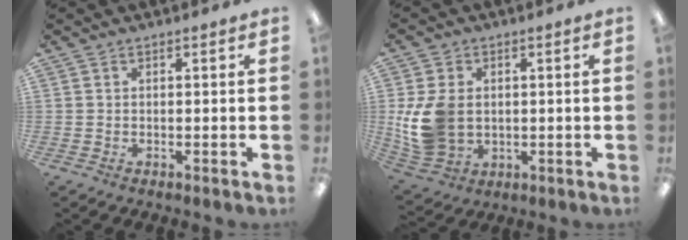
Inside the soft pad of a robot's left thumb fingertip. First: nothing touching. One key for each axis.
{"total": 12.5, "fx": 0.1, "fy": 9.6, "fz": 8.0, "tx": -0.188, "ty": 0.009, "tz": 0.004}